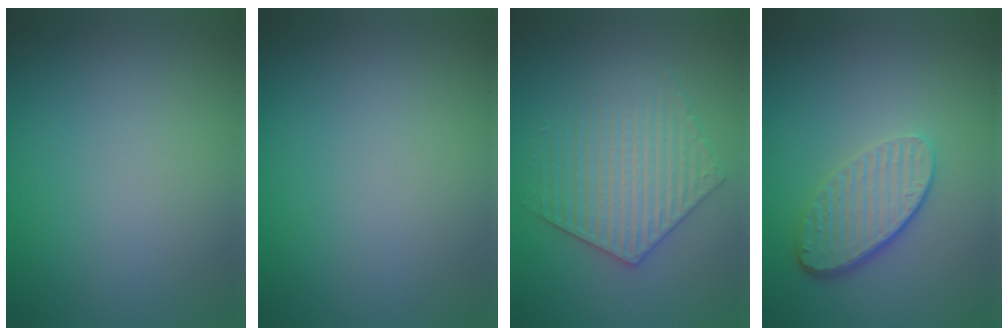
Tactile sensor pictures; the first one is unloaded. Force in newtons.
{"total": 0.0}
{"total": 4.0, "press": 3.9, "slide": 0.7}
{"total": 4.4, "press": 3.1, "slide": 3.1}